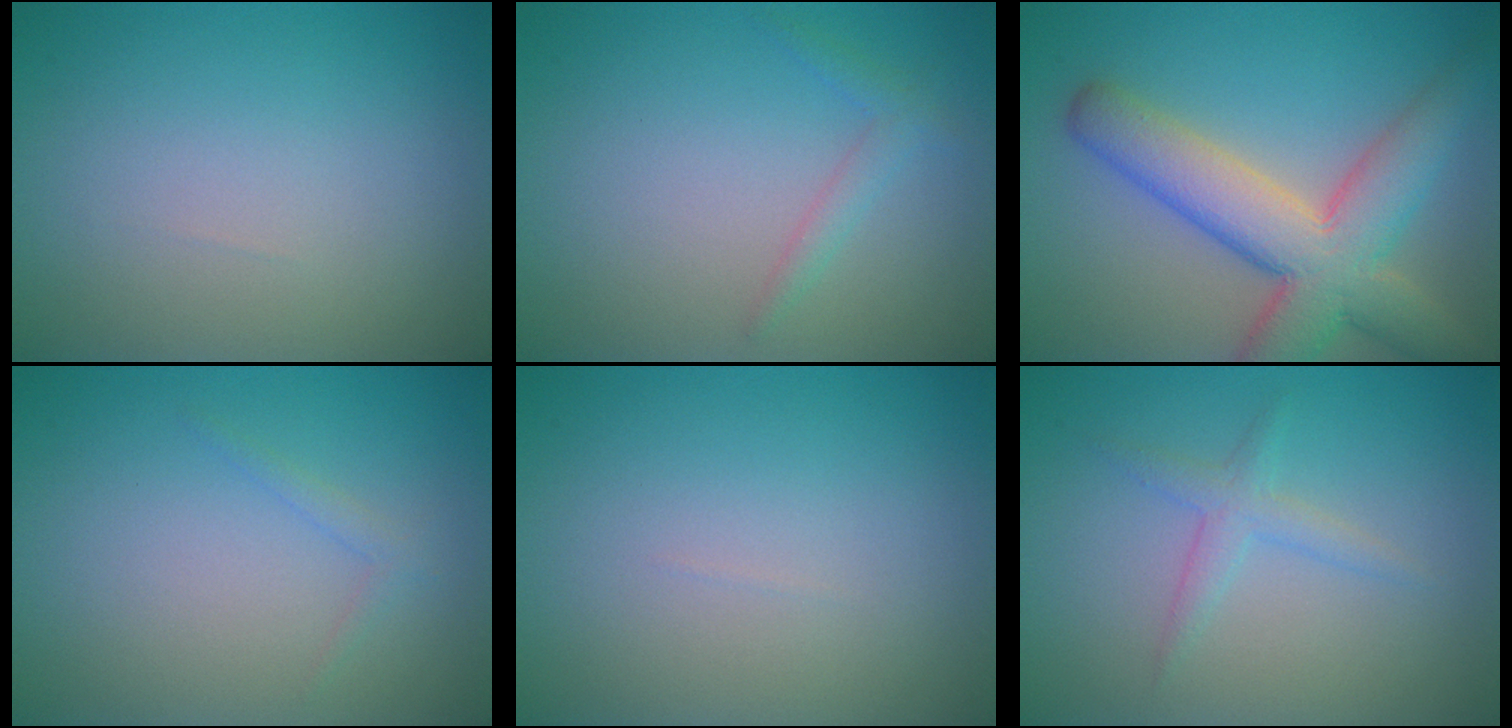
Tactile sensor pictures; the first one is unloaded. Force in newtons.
{"total": 1.4, "press": 1.4, "slide": 0.1}
{"total": 8.6, "press": 8.6, "slide": 0.6}
{"total": 0.8, "press": 0.8, "slide": 0.0}
{"total": 0.0}
{"total": 1.8, "press": 1.8, "slide": 0.1}